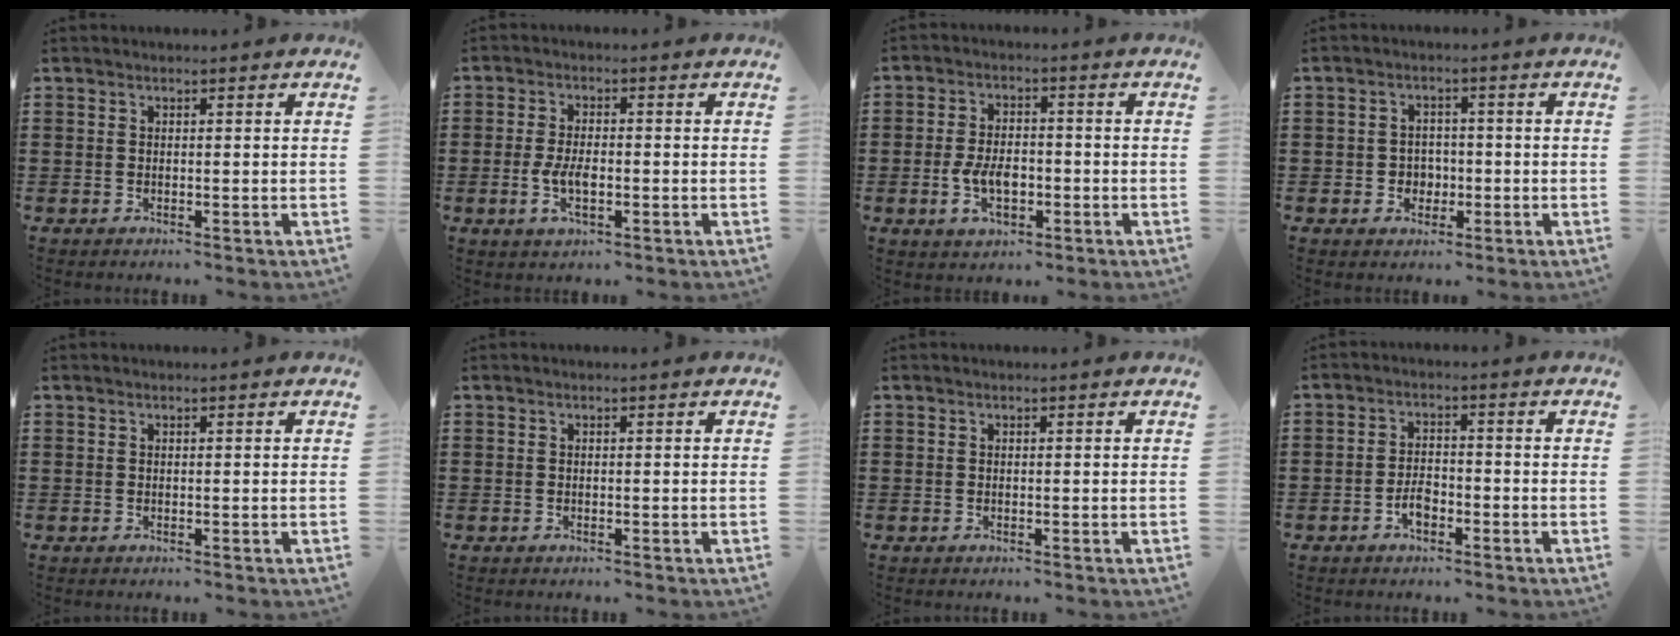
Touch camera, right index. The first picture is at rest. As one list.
[{"total": 4.8, "force": [-1.1, 2.1, 4.1], "torque": [-0.095, -0.004, -0.024]}, {"total": 5.9, "force": [-1.4, 3.5, 4.6], "torque": [-0.103, 0.001, -0.029]}, {"total": 2.9, "force": [-0.9, 2.6, 1.0], "torque": [-0.027, 0.003, -0.021]}, {"total": 0.0}, {"total": 0.0}, {"total": 0.0}, {"total": 3.2, "force": [-1.7, 1.6, 2.2], "torque": [-0.045, 0.005, -0.036]}]